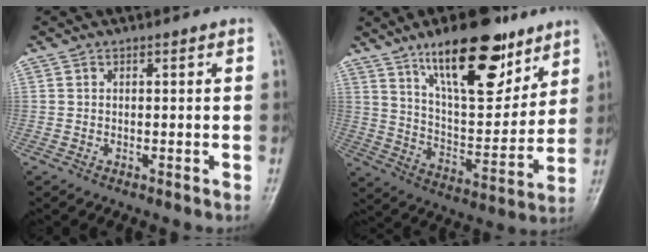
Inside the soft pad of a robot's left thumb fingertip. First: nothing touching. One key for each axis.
{"total": 20.5, "fx": 12.8, "fy": 8.0, "fz": 13.8, "tx": -0.171, "ty": -0.067, "tz": 0.218}